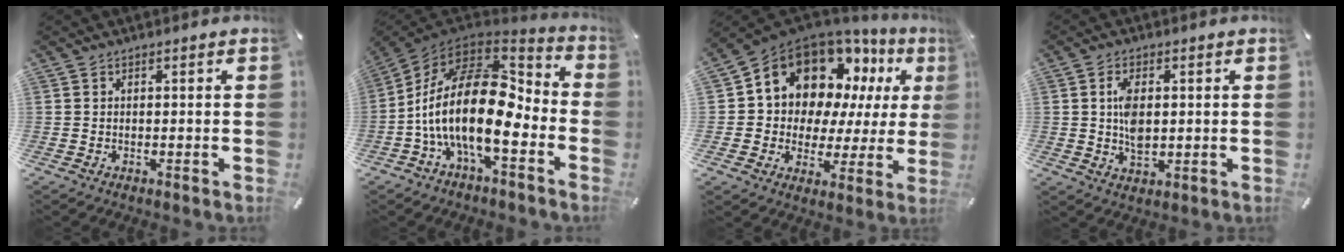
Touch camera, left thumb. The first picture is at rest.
{"total": 22.9, "force": [-4.4, 11.0, 19.5], "torque": [-0.397, 0.000, -0.078]}
{"total": 14.6, "force": [9.3, 10.0, 5.3], "torque": [-0.102, -0.077, 0.169]}
{"total": 6.3, "force": [0.6, 3.6, 5.1], "torque": [-0.100, -0.002, 0.004]}